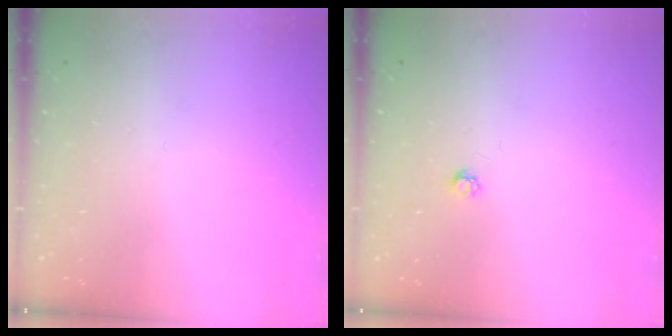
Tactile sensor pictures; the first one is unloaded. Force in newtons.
{"total": 2.7, "press": 2.7, "slide": 0.4}